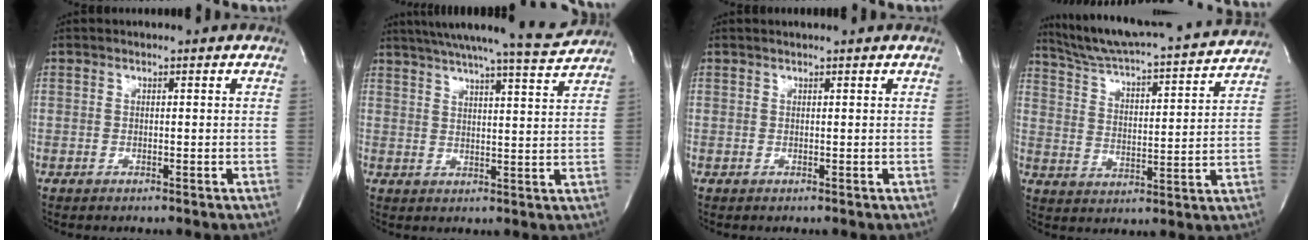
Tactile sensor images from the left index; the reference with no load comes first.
{"total": 14.6, "force": [13.5, -0.4, 5.5], "torque": [-0.092, -0.020, 0.181]}
{"total": 0.9, "force": [0.8, -0.2, 0.4], "torque": [-0.007, 0.007, 0.014]}
{"total": 19.5, "force": [18.3, 0.8, 6.8], "torque": [-0.114, -0.021, 0.261]}